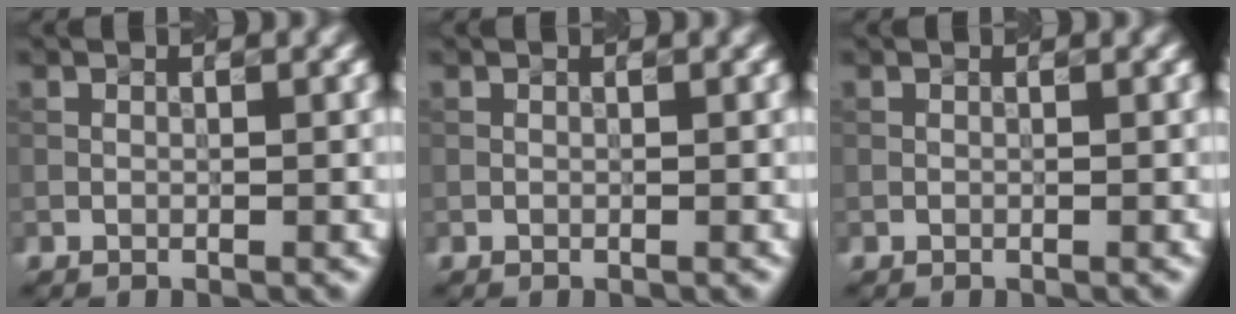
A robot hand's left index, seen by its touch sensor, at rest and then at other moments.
{"total": 0.0}
{"total": 0.0}